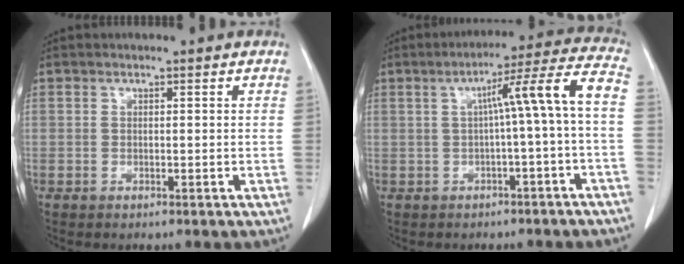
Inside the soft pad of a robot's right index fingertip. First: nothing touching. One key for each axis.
{"total": 9.4, "fx": -0.6, "fy": -1.0, "fz": 9.3, "tx": -0.130, "ty": 0.027, "tz": -0.009}